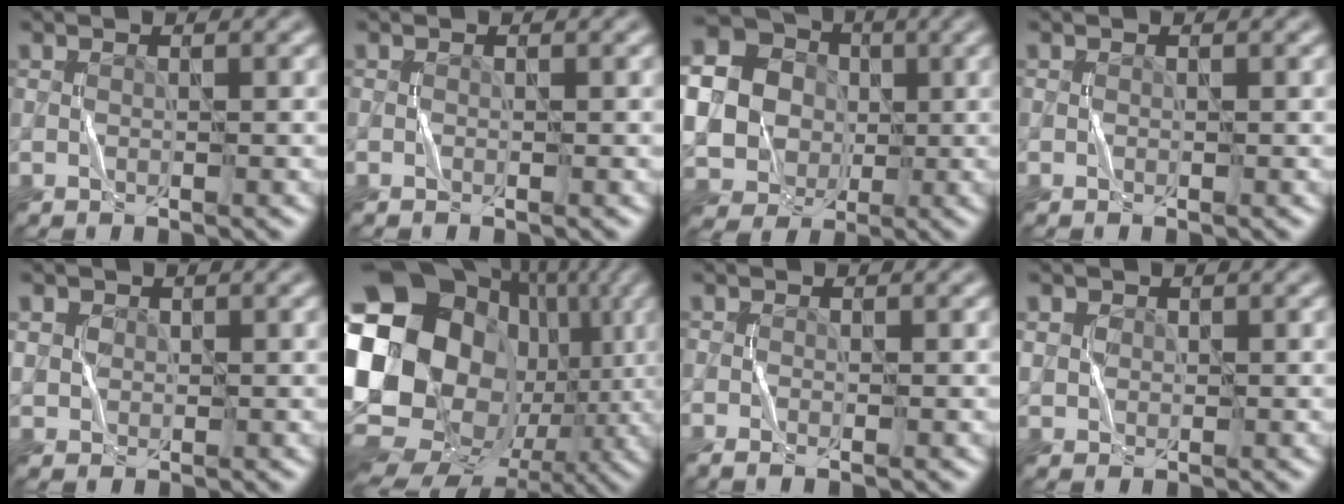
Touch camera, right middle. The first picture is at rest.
{"total": 0.0}
{"total": 21.7, "force": [0.8, 20.5, 7.3], "torque": [-0.225, -0.002, -0.023]}
{"total": 0.0}
{"total": 1.7, "force": [0.8, 1.5, 0.6], "torque": [-0.018, -0.001, 0.023]}
{"total": 22.0, "force": [1.1, 17.8, 12.9], "torque": [-0.247, -0.004, -0.012]}
{"total": 1.0, "force": [-0.5, 0.3, 0.9], "torque": [-0.020, -0.002, -0.012]}
{"total": 1.4, "force": [0.6, 1.2, 0.4], "torque": [-0.008, -0.002, 0.017]}